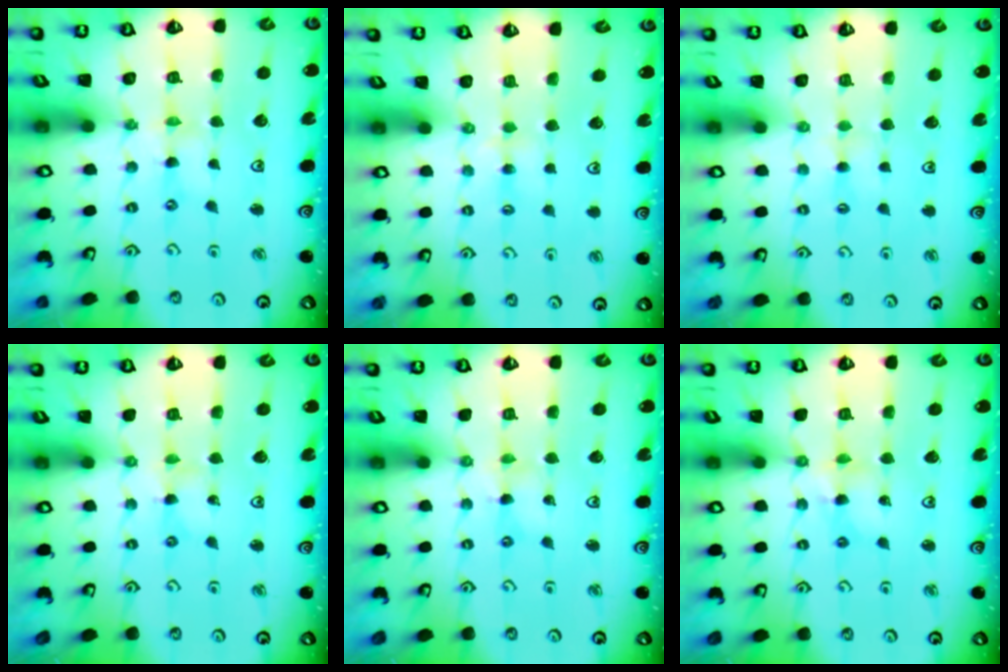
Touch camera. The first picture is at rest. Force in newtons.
{"total": 2.3, "press": 2.3, "slide": 0.4}
{"total": 2.2, "press": 2.2, "slide": 0.4}
{"total": 0.0}
{"total": 0.0}
{"total": 3.9, "press": 3.9, "slide": 0.4}